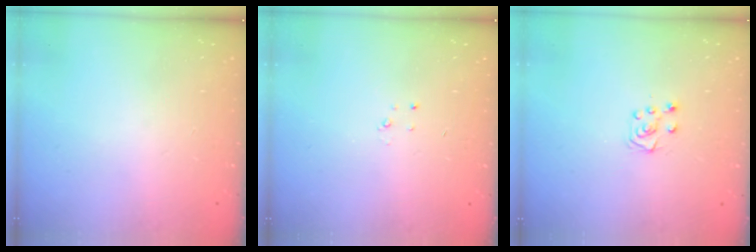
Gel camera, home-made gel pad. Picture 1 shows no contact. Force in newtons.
{"total": 2.3, "press": 2.3, "slide": 0.3}
{"total": 5.8, "press": 5.8, "slide": 0.8}